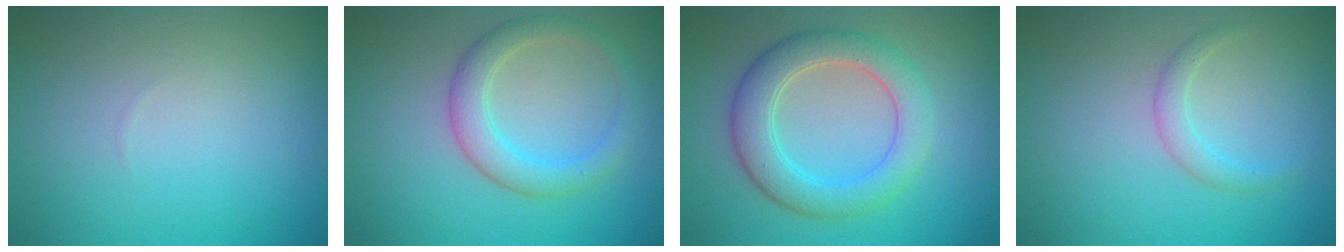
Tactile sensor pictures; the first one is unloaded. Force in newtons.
{"total": 3.4, "press": 3.4, "slide": 0.1}
{"total": 5.2, "press": 5.2, "slide": 0.2}
{"total": 1.5, "press": 1.5, "slide": 0.1}